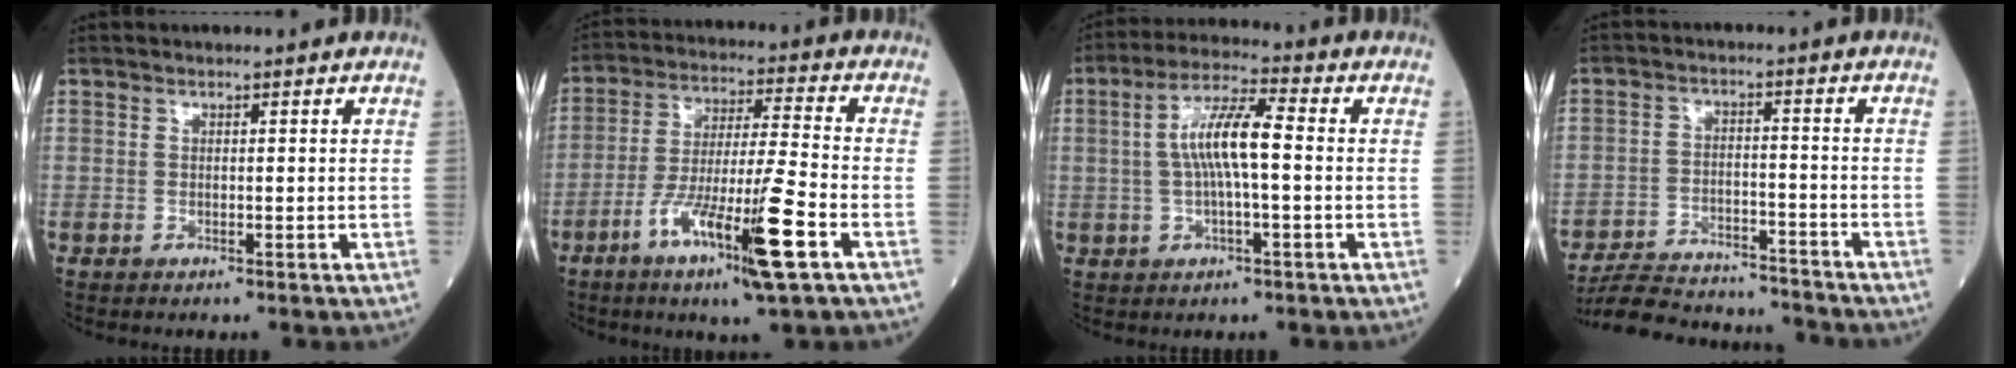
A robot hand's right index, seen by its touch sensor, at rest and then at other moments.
{"total": 13.7, "force": [-6.3, 0.0, 12.2], "torque": [-0.230, -0.018, -0.109]}
{"total": 8.3, "force": [0.3, 1.3, 8.2], "torque": [-0.162, 0.018, 0.001]}
{"total": 15.0, "force": [-14.4, 2.6, 3.6], "torque": [-0.066, 0.009, -0.216]}